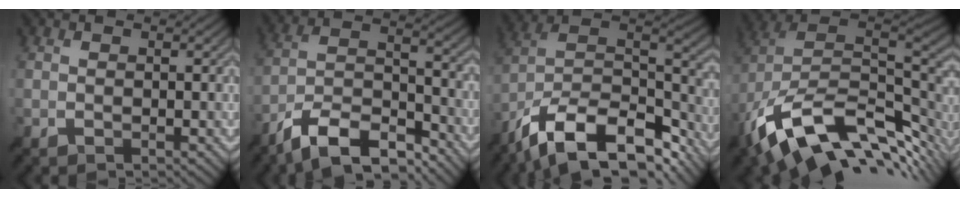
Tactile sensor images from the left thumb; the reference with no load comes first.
{"total": 12.6, "force": [-10.0, 3.6, 6.7], "torque": [-0.135, -0.002, -0.190]}
{"total": 16.5, "force": [-11.0, 7.2, 10.0], "torque": [-0.242, -0.023, -0.175]}
{"total": 16.3, "force": [-4.7, 9.4, 12.4], "torque": [-0.258, -0.017, -0.078]}